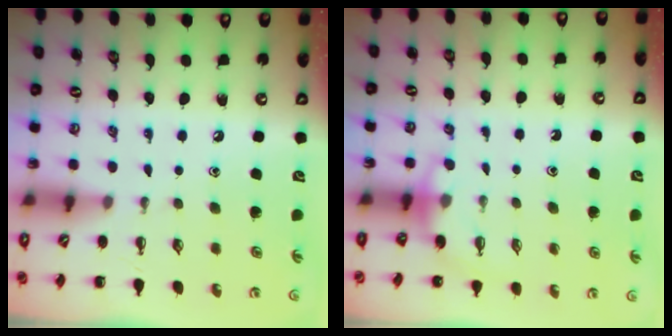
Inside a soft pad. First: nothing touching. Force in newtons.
{"total": 5.6, "press": 5.4, "slide": 1.3}